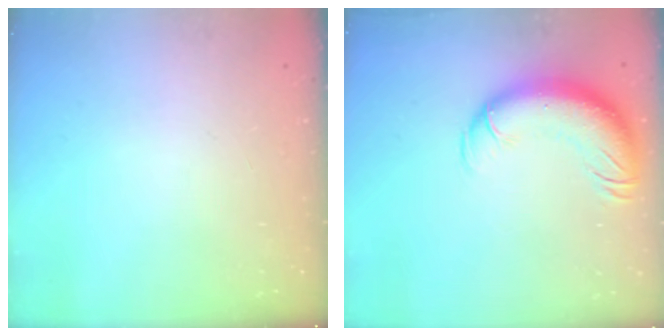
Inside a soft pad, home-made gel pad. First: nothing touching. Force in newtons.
{"total": 14.6, "press": 14.2, "slide": 3.4}